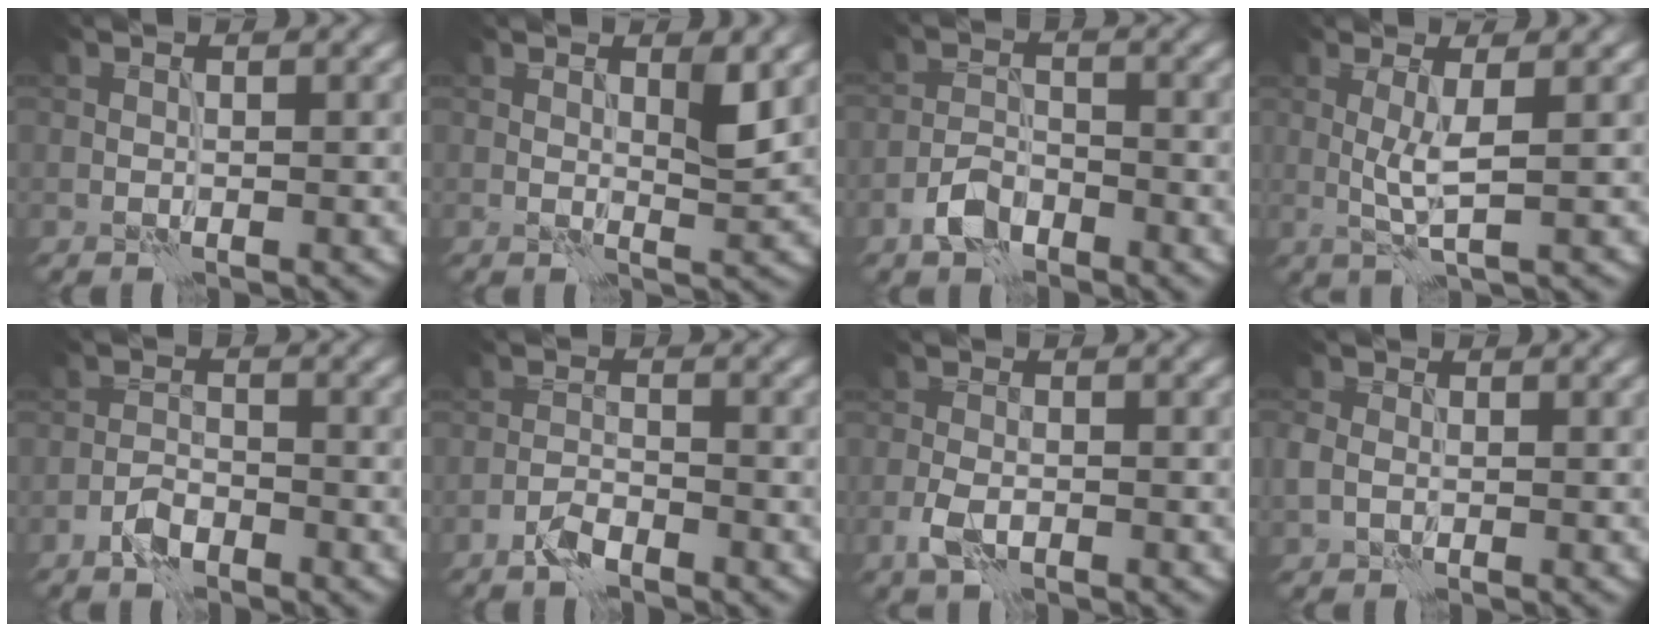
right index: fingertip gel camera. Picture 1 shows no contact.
{"total": 1.9, "force": [0.8, 0.4, 1.6], "torque": [-0.024, -0.006, 0.016]}
{"total": 3.1, "force": [-2.2, 1.6, 1.6], "torque": [-0.029, 0.006, -0.049]}
{"total": 2.4, "force": [0.2, 0.1, 2.4], "torque": [-0.052, -0.001, 0.005]}
{"total": 2.3, "force": [-1.6, 1.0, 1.3], "torque": [-0.022, 0.005, -0.037]}
{"total": 2.2, "force": [-1.7, 0.7, 1.2], "torque": [-0.023, 0.004, -0.039]}
{"total": 2.5, "force": [-1.2, 1.3, 1.7], "torque": [-0.040, -0.002, -0.030]}
{"total": 1.9, "force": [-0.2, 1.7, 1.0], "torque": [-0.028, -0.001, -0.002]}